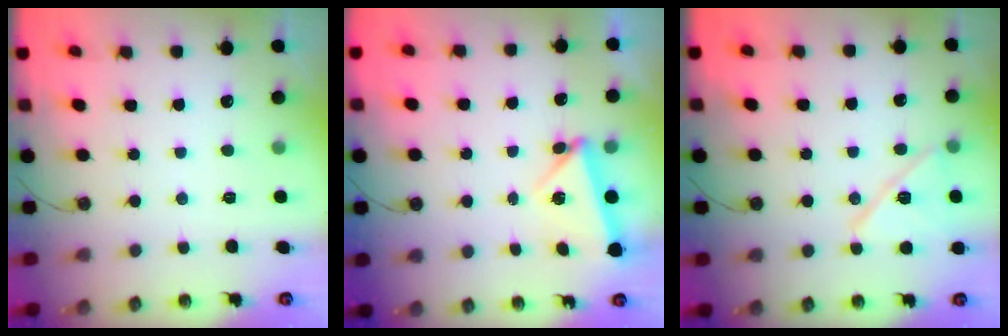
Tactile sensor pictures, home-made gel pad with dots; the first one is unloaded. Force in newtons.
{"total": 5.6, "press": 5.3, "slide": 1.6}
{"total": 12.9, "press": 12.9, "slide": 0.4}